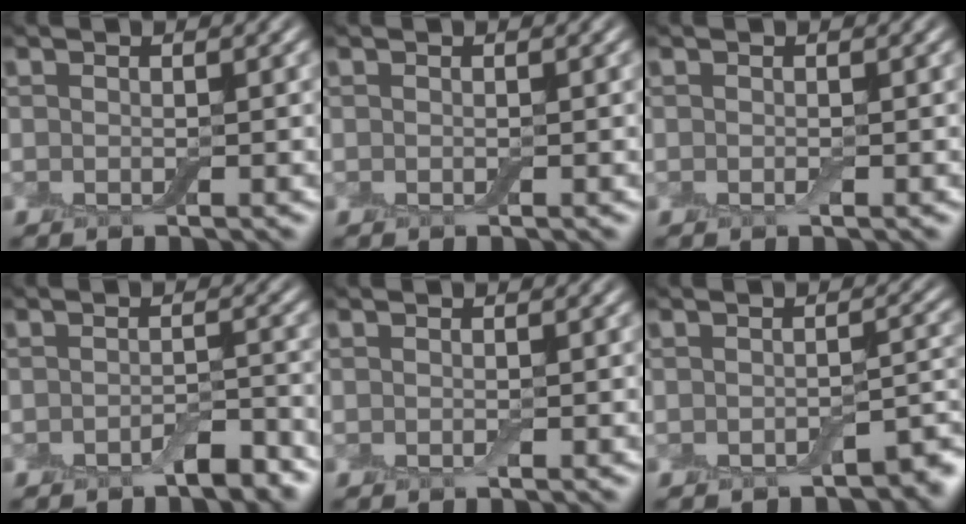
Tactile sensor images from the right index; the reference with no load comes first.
{"total": 0.0}
{"total": 0.0}
{"total": 2.4, "force": [-1.7, 0.8, 1.5], "torque": [-0.024, 0.005, -0.029]}
{"total": 0.0}
{"total": 2.7, "force": [-2.2, 0.7, 1.3], "torque": [-0.014, 0.001, -0.029]}